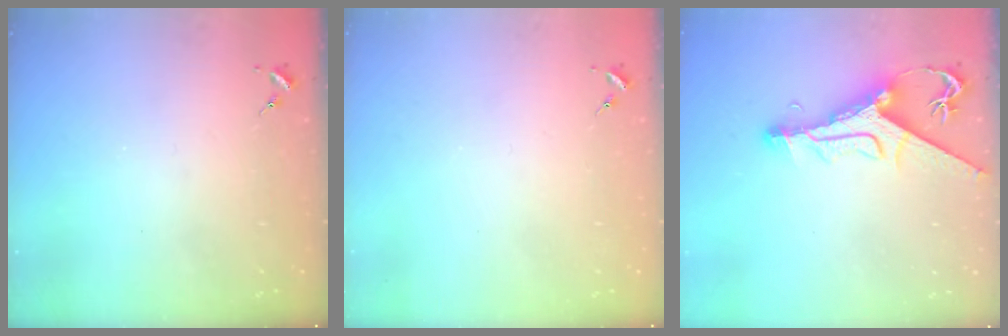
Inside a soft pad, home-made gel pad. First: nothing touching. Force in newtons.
{"total": 0.0}
{"total": 12.4, "press": 12.4, "slide": 1.3}